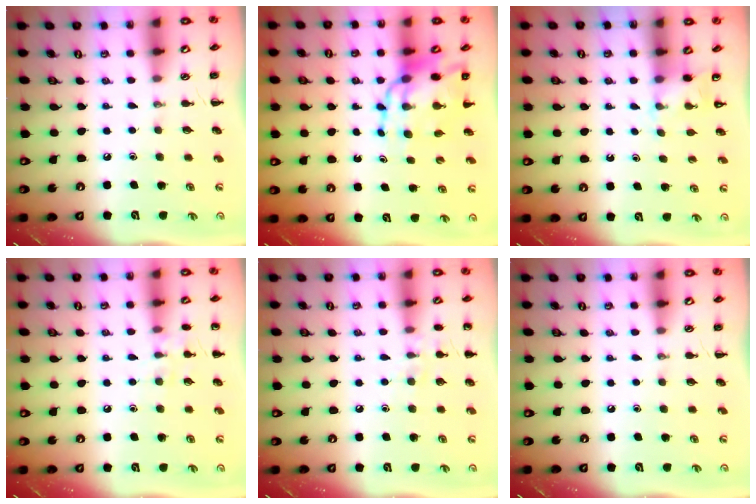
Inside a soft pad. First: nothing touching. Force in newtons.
{"total": 12.1, "press": 11.7, "slide": 3.2}
{"total": 4.8, "press": 4.6, "slide": 1.2}
{"total": 7.4, "press": 7.1, "slide": 2.1}
{"total": 7.4, "press": 7.0, "slide": 2.2}
{"total": 0.0}